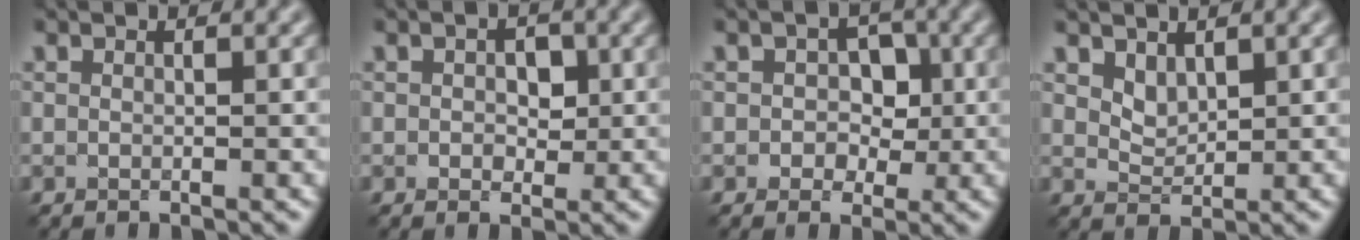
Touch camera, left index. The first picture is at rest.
{"total": 2.2, "force": [0.2, 1.5, 1.5], "torque": [-0.022, -0.001, 0.000]}
{"total": 2.9, "force": [-0.1, 2.4, 1.6], "torque": [-0.004, 0.000, -0.014]}
{"total": 1.6, "force": [1.2, 0.9, 0.7], "torque": [-0.014, -0.005, 0.029]}